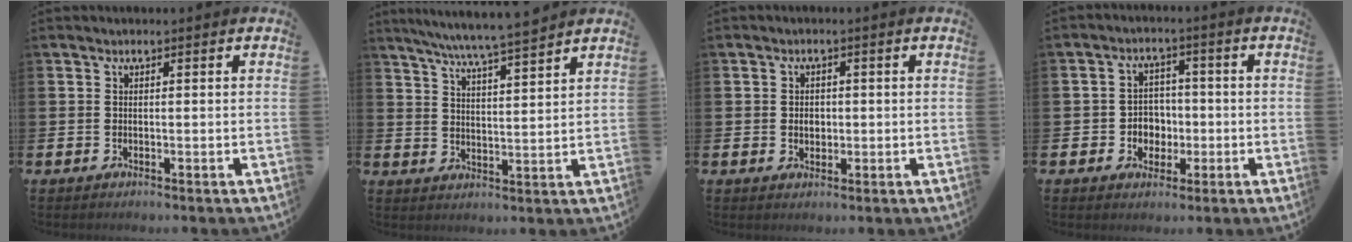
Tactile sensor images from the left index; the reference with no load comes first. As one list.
[{"total": 6.9, "force": [6.5, -0.2, 2.3], "torque": [-0.068, -0.036, 0.115]}, {"total": 2.0, "force": [0.0, 1.6, 1.2], "torque": [-0.006, 0.001, -0.006]}, {"total": 3.8, "force": [-0.6, 3.6, 1.1], "torque": [-0.022, 0.001, -0.020]}]